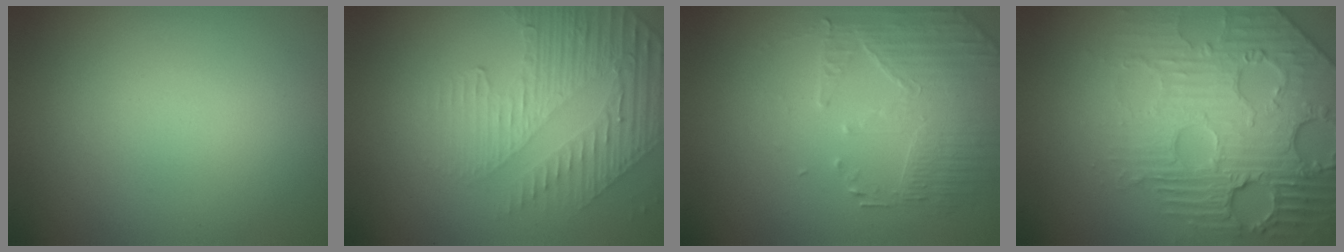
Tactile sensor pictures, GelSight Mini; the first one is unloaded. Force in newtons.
{"total": 4.8, "press": 3.1, "slide": 3.7}
{"total": 2.5, "press": 2.2, "slide": 1.2}
{"total": 8.2, "press": 5.9, "slide": 5.7}